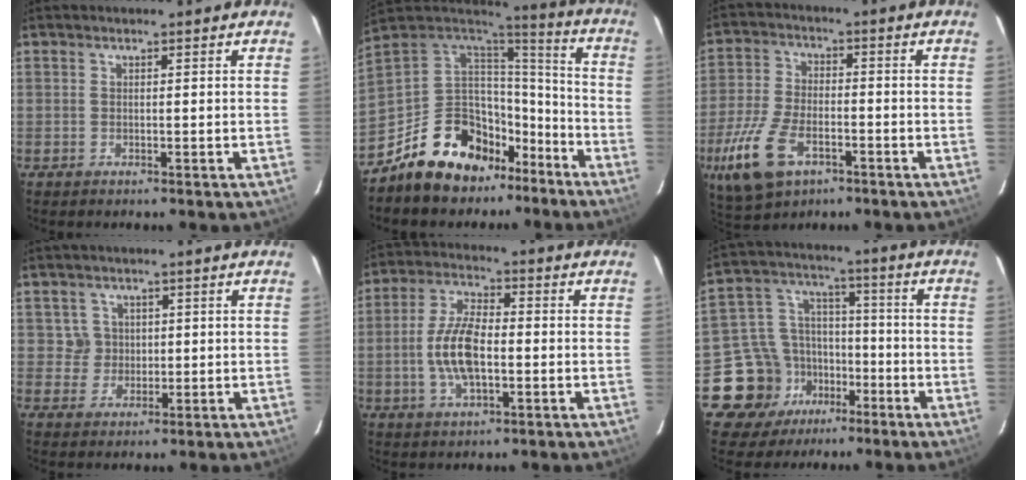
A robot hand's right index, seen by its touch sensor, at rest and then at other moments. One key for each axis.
{"total": 20.6, "fx": -13.1, "fy": 12.3, "fz": 10.1, "tx": -0.219, "ty": 0.024, "tz": -0.196}
{"total": 14.5, "fx": -7.0, "fy": 7.8, "fz": 10.0, "tx": -0.236, "ty": -0.020, "tz": -0.129}
{"total": 3.4, "fx": 0.8, "fy": 3.4, "fz": 0.0, "tx": 0.009, "ty": 0.014, "tz": 0.013}
{"total": 9.8, "fx": -1.7, "fy": 4.2, "fz": 8.6, "tx": -0.178, "ty": 0.007, "tz": -0.033}
{"total": 12.3, "fx": -6.8, "fy": 9.9, "fz": 2.9, "tx": -0.083, "ty": 0.045, "tz": -0.105}